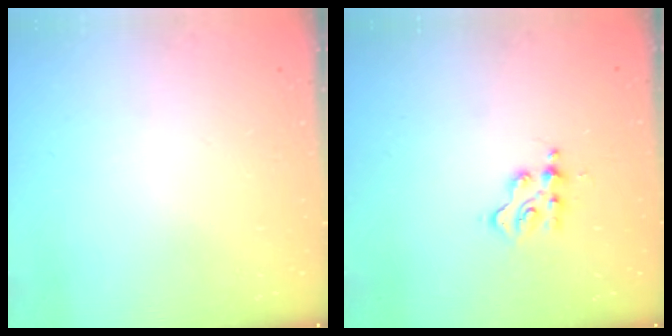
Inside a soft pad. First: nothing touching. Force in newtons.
{"total": 3.8, "press": 3.8, "slide": 0.4}